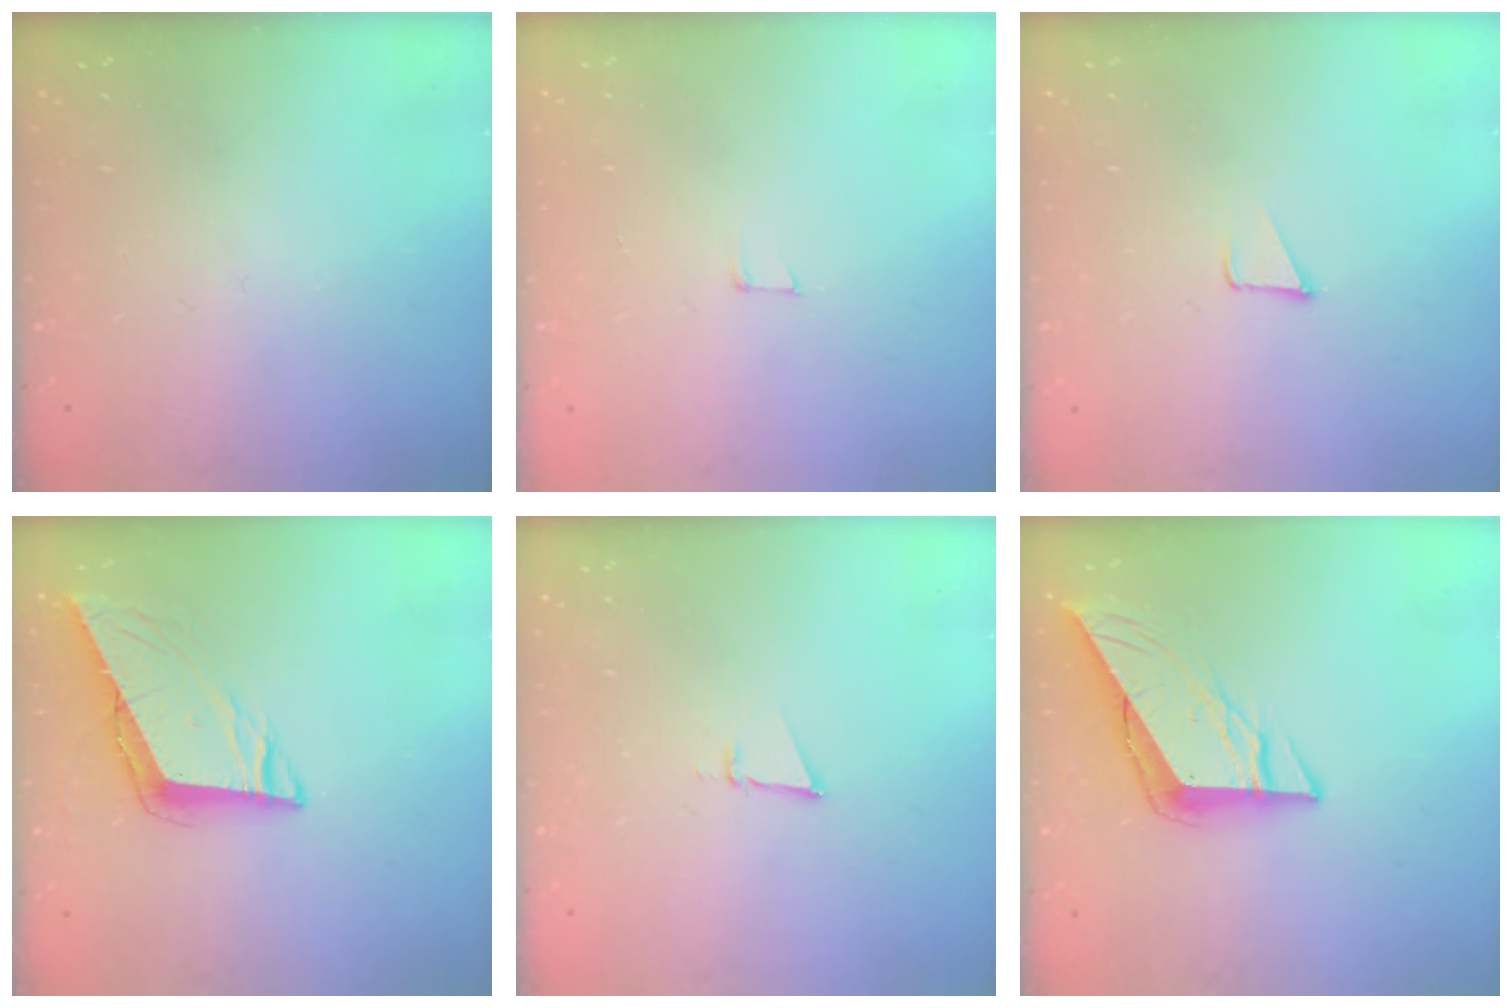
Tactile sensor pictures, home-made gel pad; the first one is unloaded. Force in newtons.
{"total": 2.9, "press": 2.9, "slide": 0.2}
{"total": 1.8, "press": 1.7, "slide": 0.1}
{"total": 8.7, "press": 8.4, "slide": 2.1}
{"total": 2.6, "press": 2.5, "slide": 0.8}
{"total": 9.4, "press": 9.3, "slide": 0.7}